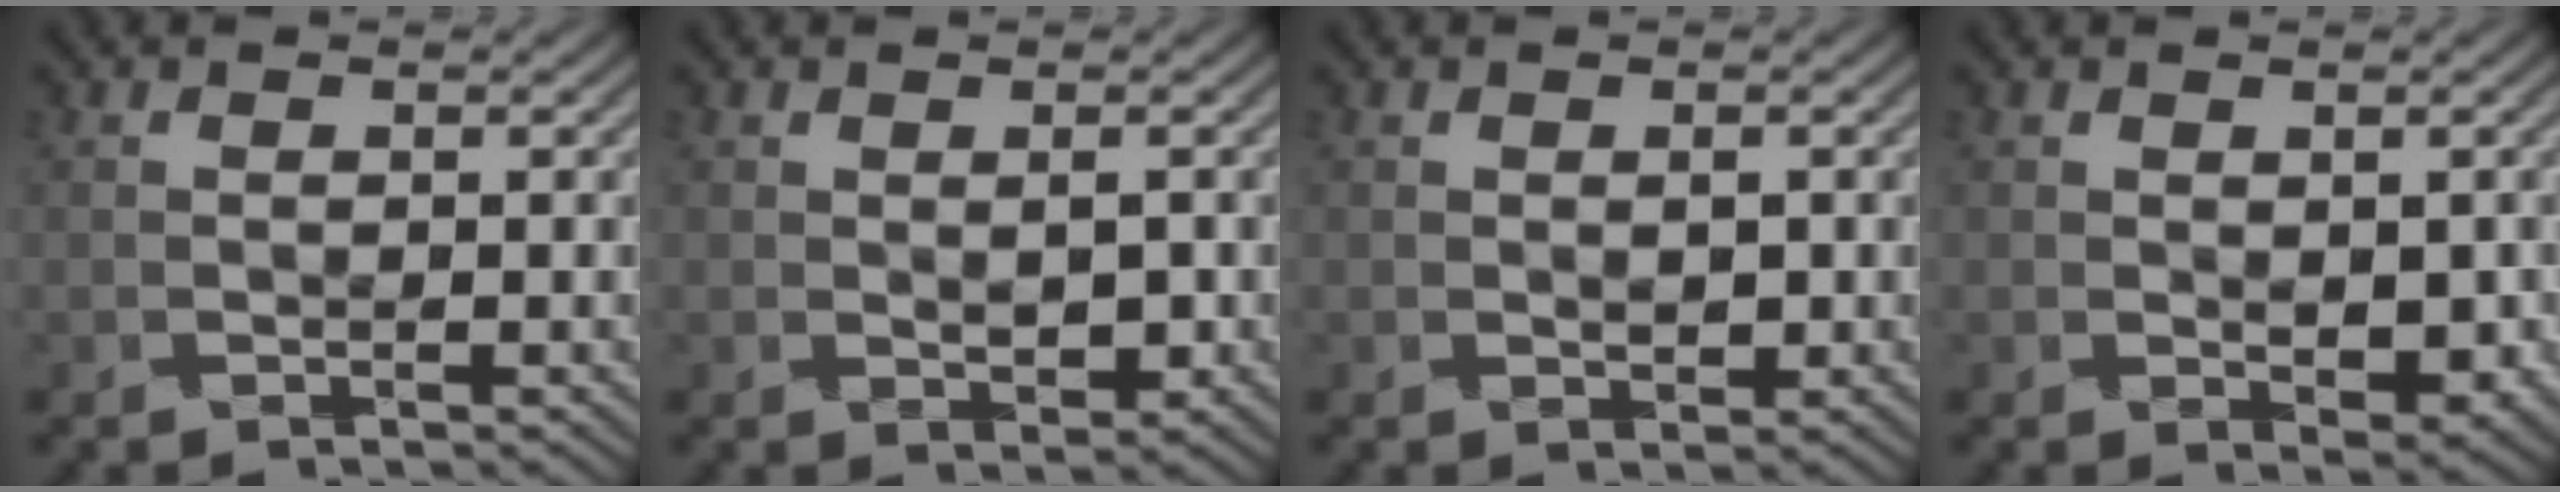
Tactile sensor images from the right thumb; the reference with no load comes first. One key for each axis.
{"total": 2.1, "fx": 0.1, "fy": 1.2, "fz": 1.8, "tx": -0.033, "ty": -0.006, "tz": 0.005}
{"total": 1.5, "fx": 0.1, "fy": 0.9, "fz": 1.2, "tx": -0.020, "ty": -0.004, "tz": 0.006}
{"total": 2.5, "fx": -0.1, "fy": 1.5, "fz": 2.0, "tx": -0.031, "ty": -0.010, "tz": 0.006}